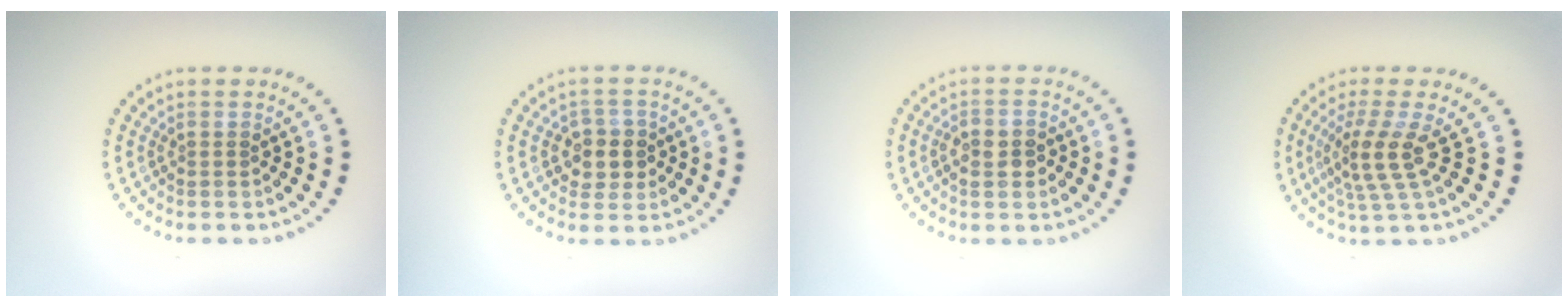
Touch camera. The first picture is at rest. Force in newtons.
{"total": 2.8, "press": 2.6, "slide": 0.9}
{"total": 2.3, "press": 2.2, "slide": 0.6}
{"total": 3.4, "press": 2.7, "slide": 2.1}